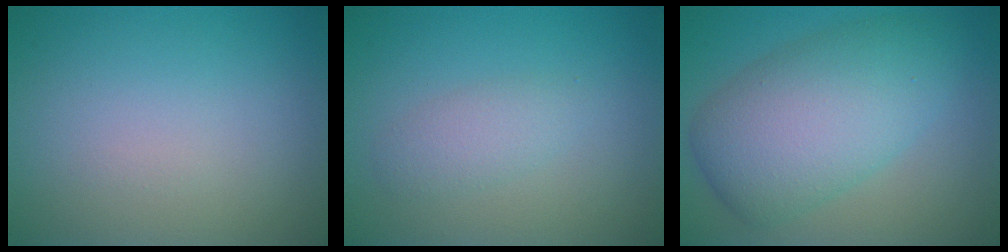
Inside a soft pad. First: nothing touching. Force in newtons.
{"total": 1.9, "press": 1.9, "slide": 0.0}
{"total": 8.3, "press": 8.3, "slide": 0.2}